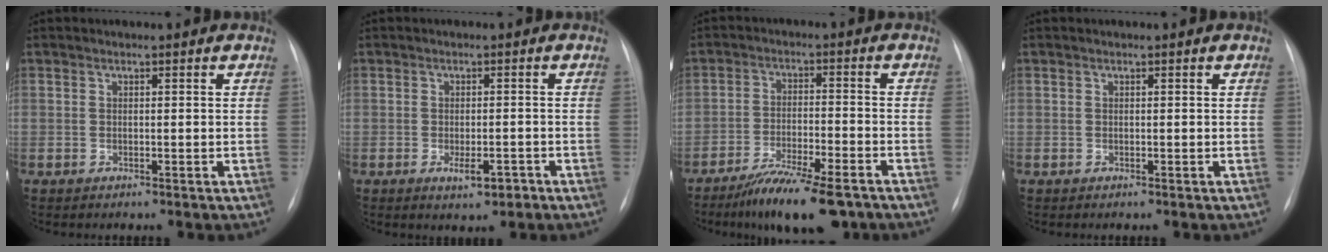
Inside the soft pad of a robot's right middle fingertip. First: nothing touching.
{"total": 3.2, "force": [-1.7, 1.1, 2.5], "torque": [-0.036, 0.000, -0.020]}
{"total": 11.7, "force": [-8.8, 2.2, 7.4], "torque": [-0.118, -0.023, -0.144]}
{"total": 0.0}